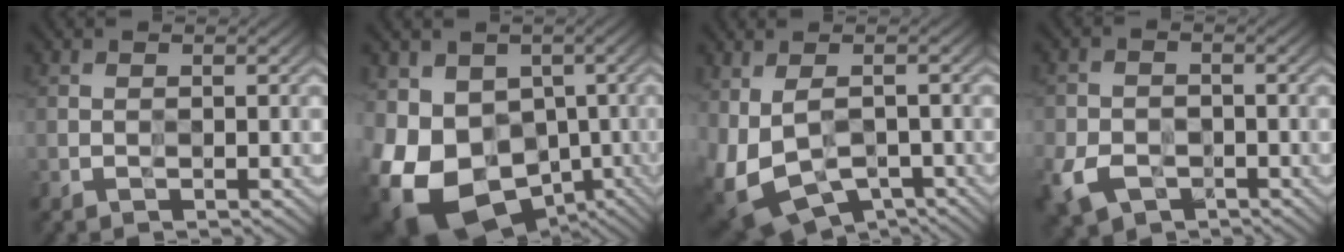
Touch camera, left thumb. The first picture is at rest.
{"total": 16.4, "force": [-5.1, 12.5, 9.3], "torque": [-0.212, -0.033, -0.065]}
{"total": 10.7, "force": [-3.3, 6.3, 8.0], "torque": [-0.180, -0.040, -0.035]}
{"total": 6.0, "force": [-3.1, 4.0, 3.2], "torque": [-0.080, -0.015, -0.061]}